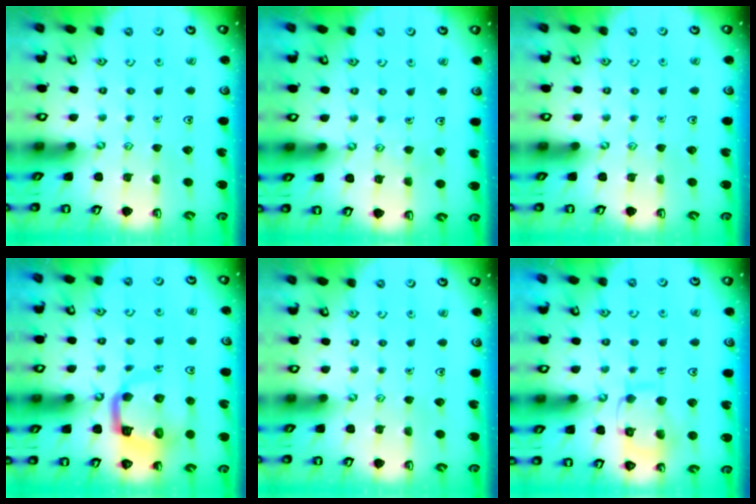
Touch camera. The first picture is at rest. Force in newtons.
{"total": 4.0, "press": 4.0, "slide": 0.4}
{"total": 0.0}
{"total": 11.0, "press": 10.9, "slide": 1.3}
{"total": 0.0}
{"total": 12.1, "press": 12.0, "slide": 0.9}